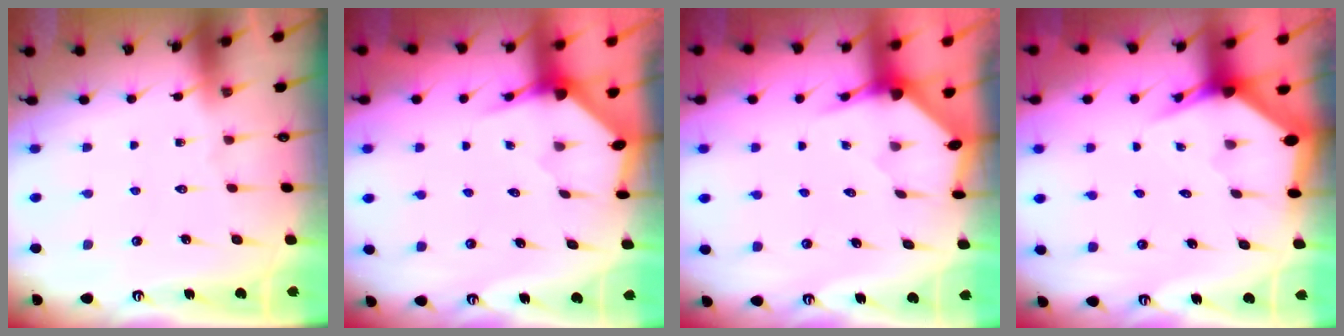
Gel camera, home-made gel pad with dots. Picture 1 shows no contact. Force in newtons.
{"total": 3.5, "press": 3.5, "slide": 0.3}
{"total": 3.5, "press": 3.5, "slide": 0.3}
{"total": 3.6, "press": 3.6, "slide": 0.3}